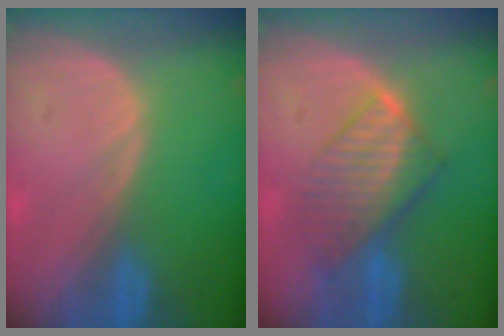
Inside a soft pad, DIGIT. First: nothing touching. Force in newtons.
{"total": 8.0, "press": 7.1, "slide": 3.7}